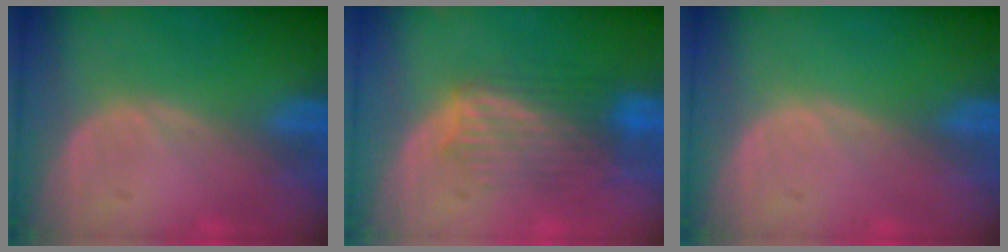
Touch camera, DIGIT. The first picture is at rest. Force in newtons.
{"total": 6.1, "press": 6.1, "slide": 0.6}
{"total": 0.0}